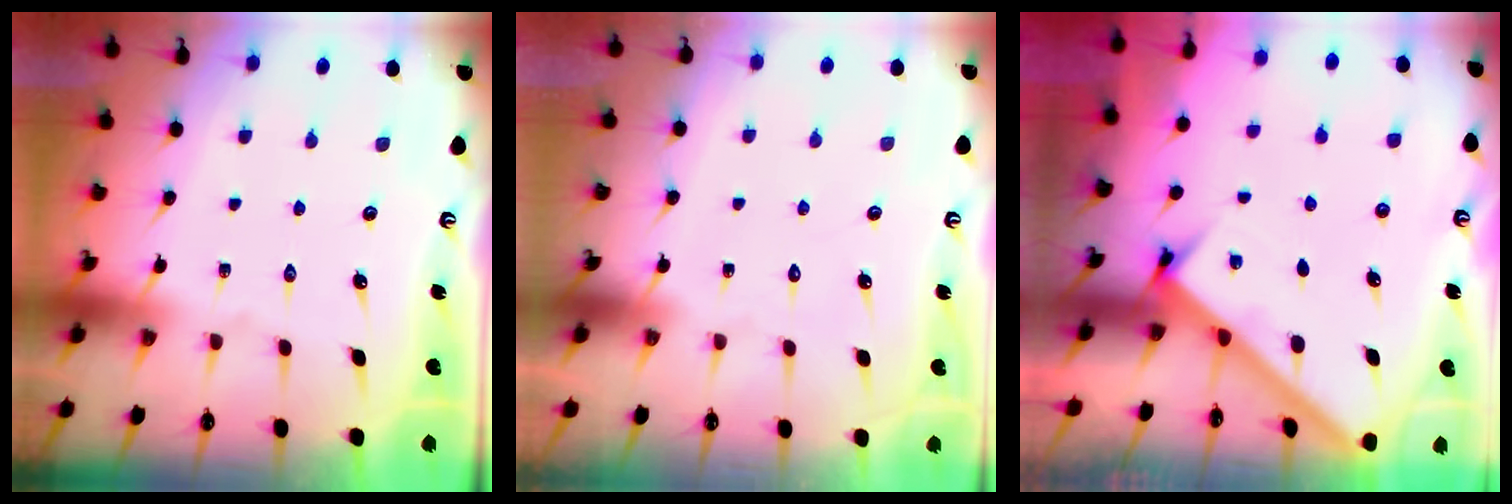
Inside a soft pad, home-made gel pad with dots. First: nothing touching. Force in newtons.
{"total": 1.5, "press": 1.5, "slide": 0.0}
{"total": 2.9, "press": 2.8, "slide": 0.3}